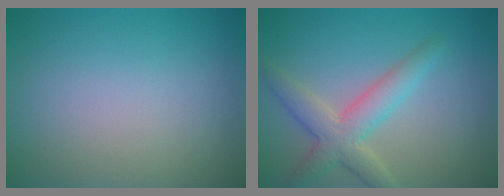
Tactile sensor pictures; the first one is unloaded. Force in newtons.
{"total": 4.1, "press": 4.1, "slide": 0.2}